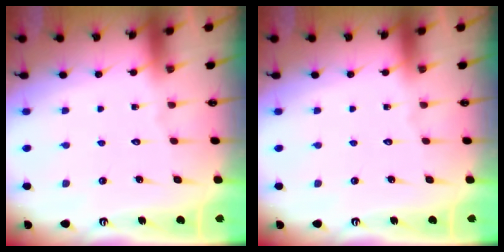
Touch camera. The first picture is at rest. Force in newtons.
{"total": 0.0}